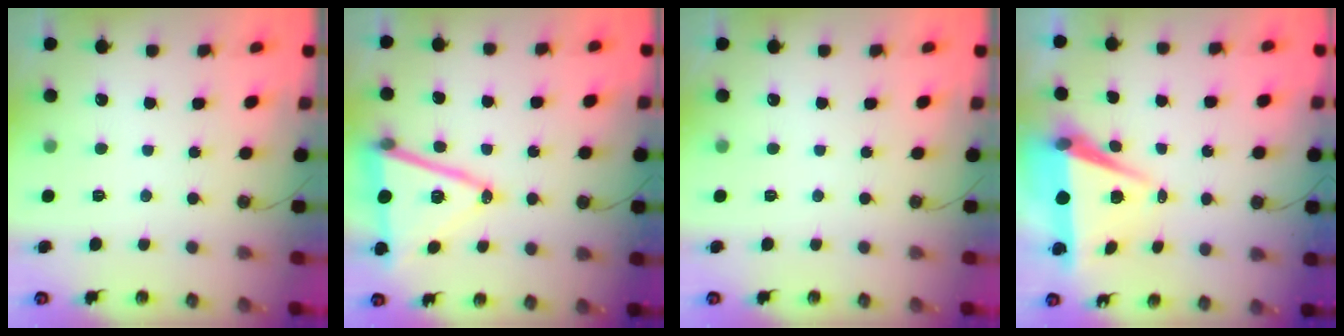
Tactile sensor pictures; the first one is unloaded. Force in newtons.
{"total": 15.7, "press": 15.3, "slide": 3.8}
{"total": 0.0}
{"total": 7.2, "press": 5.8, "slide": 4.3}